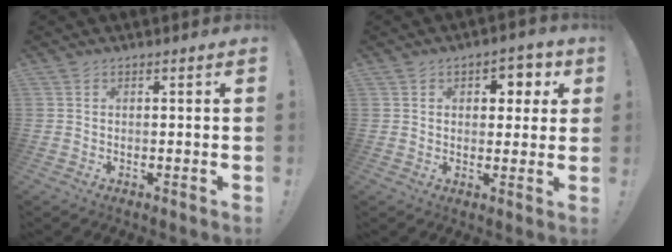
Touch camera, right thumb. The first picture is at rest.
{"total": 5.9, "force": [2.2, 4.5, 3.1], "torque": [-0.022, -0.013, 0.032]}